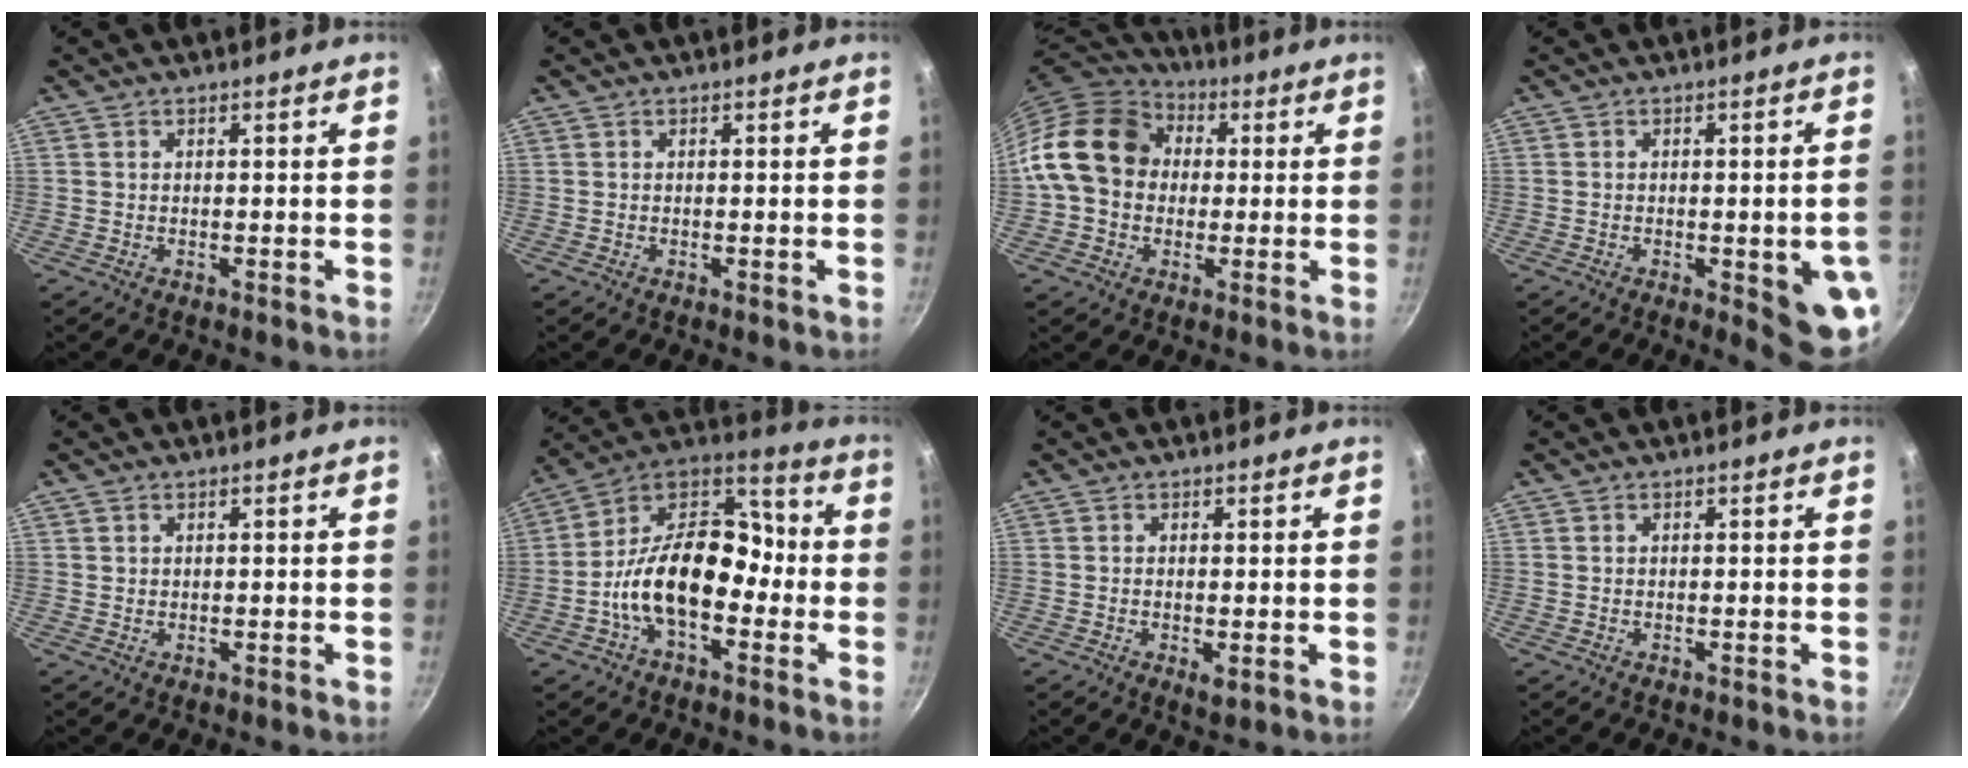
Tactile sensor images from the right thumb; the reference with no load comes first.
{"total": 0.0}
{"total": 16.4, "force": [1.9, 13.3, 9.4], "torque": [-0.140, 0.032, 0.019]}
{"total": 9.6, "force": [-2.3, 3.0, 8.9], "torque": [-0.076, 0.005, -0.024]}
{"total": 0.7, "force": [0.4, 0.6, 0.2], "torque": [-0.001, 0.000, 0.006]}
{"total": 18.4, "force": [-4.5, 11.3, 13.8], "torque": [-0.191, 0.064, -0.098]}
{"total": 1.6, "force": [-0.1, 0.8, 1.5], "torque": [-0.026, -0.007, -0.002]}
{"total": 0.0}